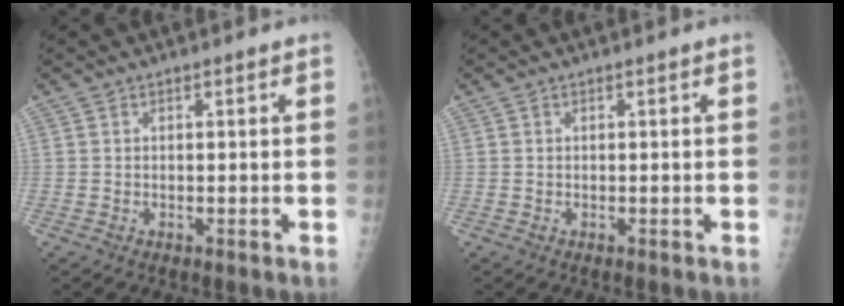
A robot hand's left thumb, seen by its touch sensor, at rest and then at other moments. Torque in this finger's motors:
{"motor_torque": [0.00, 0.00, -0.07, -0.06, 0.00]}